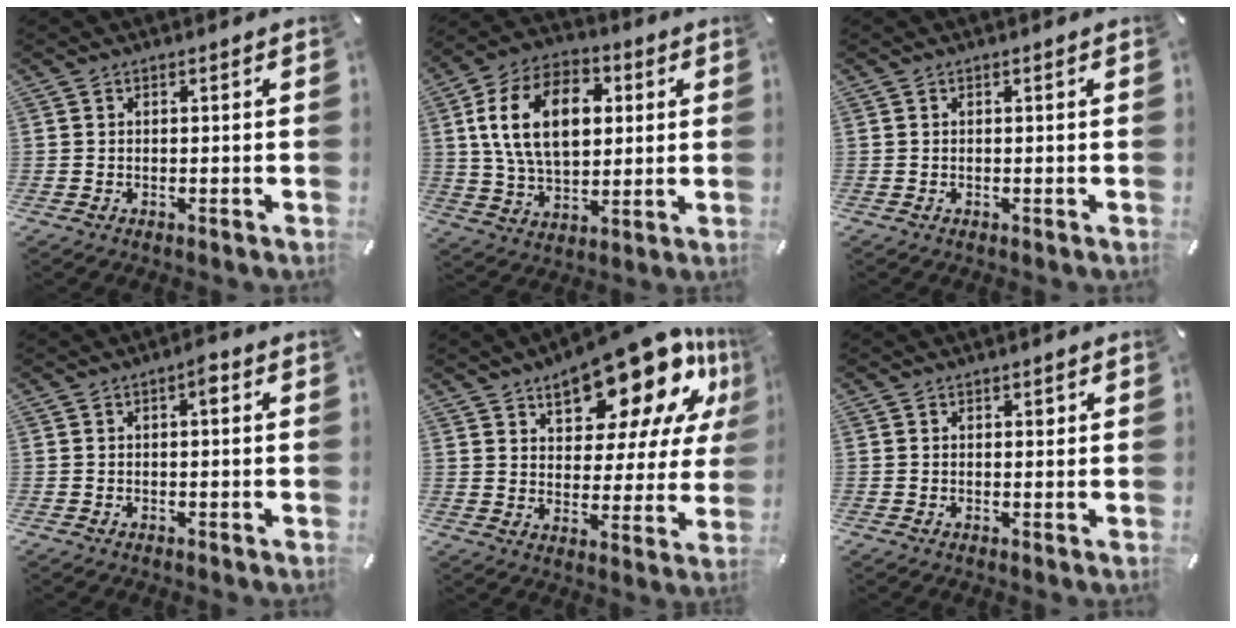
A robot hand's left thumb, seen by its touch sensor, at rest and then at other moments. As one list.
[{"total": 17.5, "force": [3.7, 11.6, 12.7], "torque": [-0.245, 0.011, 0.062]}, {"total": 0.0}, {"total": 2.5, "force": [0.3, 0.9, 2.2], "torque": [-0.030, 0.005, -0.001]}, {"total": 20.2, "force": [13.6, 9.2, 11.6], "torque": [-0.162, -0.089, 0.228]}, {"total": 1.0, "force": [0.5, 0.7, 0.6], "torque": [0.005, -0.005, 0.005]}]